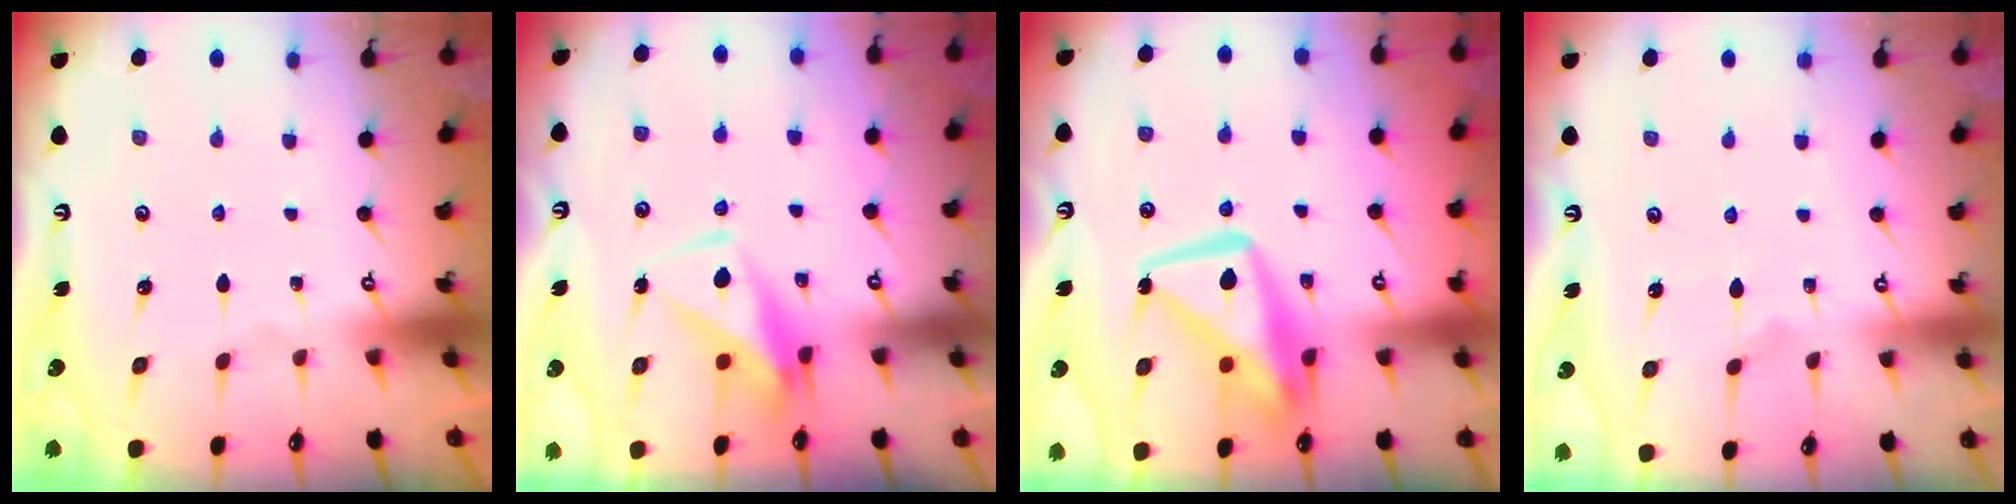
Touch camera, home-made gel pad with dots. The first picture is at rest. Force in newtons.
{"total": 7.2, "press": 7.2, "slide": 0.9}
{"total": 13.4, "press": 13.3, "slide": 1.6}
{"total": 7.1, "press": 7.1, "slide": 0.3}